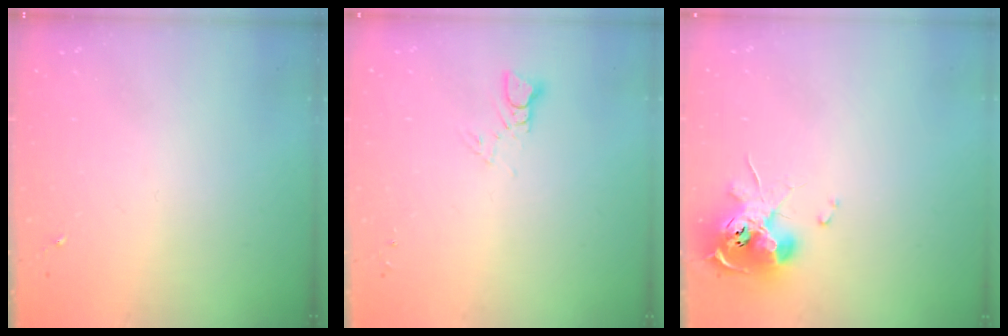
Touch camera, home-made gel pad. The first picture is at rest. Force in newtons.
{"total": 2.9, "press": 2.9, "slide": 0.2}
{"total": 13.1, "press": 13.0, "slide": 1.8}